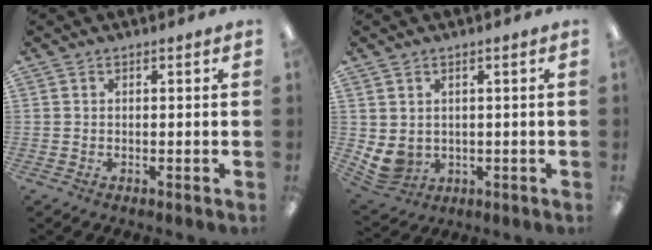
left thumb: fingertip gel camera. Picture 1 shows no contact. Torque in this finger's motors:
{"motor_torque": [0.01, 0.92, 0.38, -0.55, 0.02]}